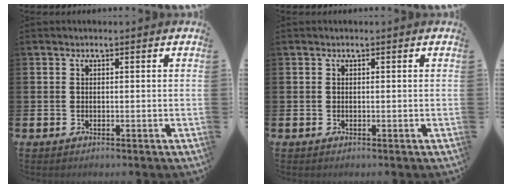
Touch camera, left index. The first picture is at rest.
{"total": 0.0}